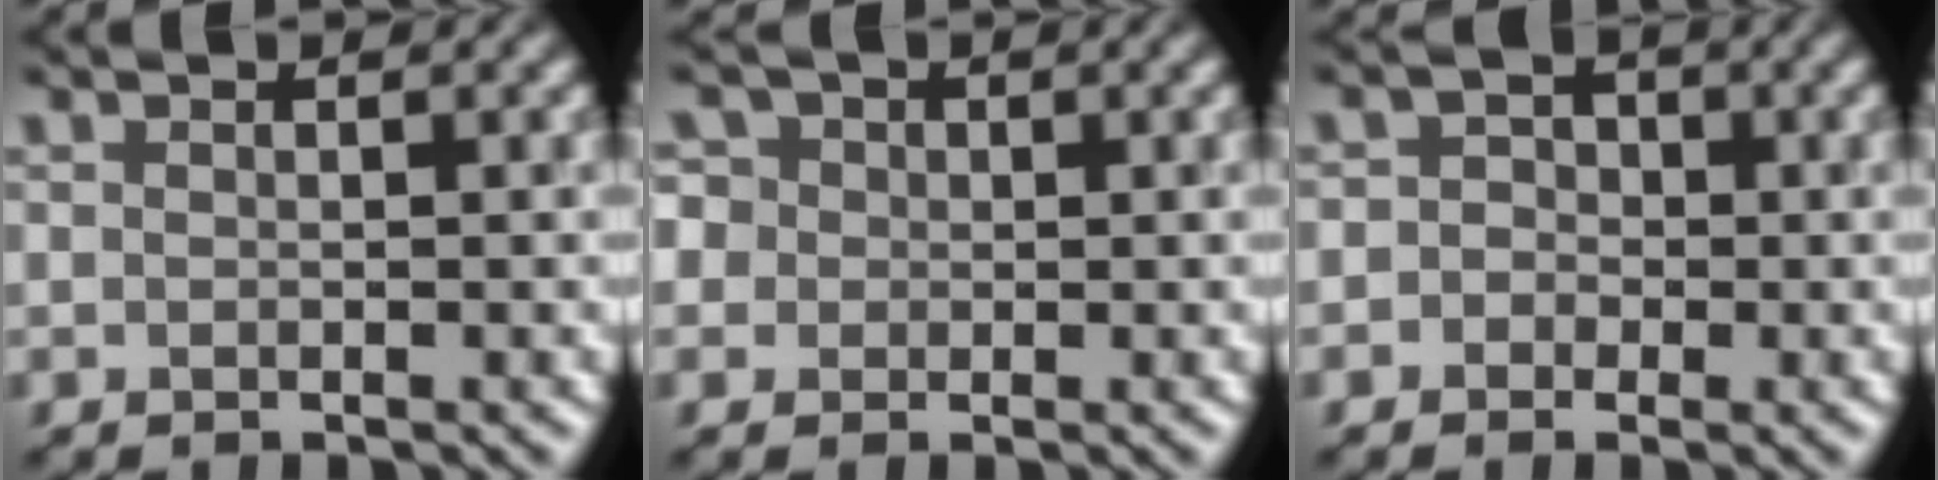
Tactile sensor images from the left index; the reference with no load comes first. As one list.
[{"total": 4.8, "force": [1.8, 3.9, 2.0], "torque": [-0.039, 0.027, 0.005]}, {"total": 1.8, "force": [-0.5, 1.7, 0.4], "torque": [0.027, 0.006, -0.030]}]